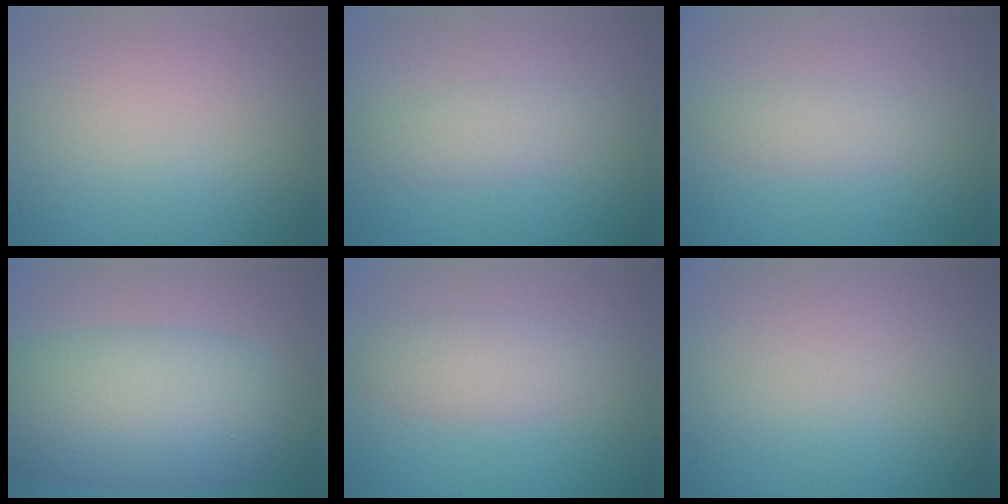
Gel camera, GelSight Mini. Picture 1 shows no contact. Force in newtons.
{"total": 1.8, "press": 1.8, "slide": 0.1}
{"total": 1.6, "press": 1.6, "slide": 0.0}
{"total": 10.1, "press": 10.1, "slide": 0.1}
{"total": 2.6, "press": 2.6, "slide": 0.2}
{"total": 0.0}